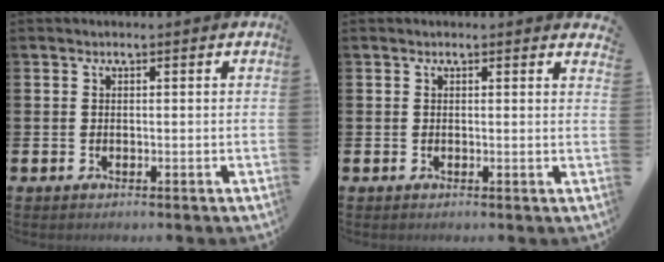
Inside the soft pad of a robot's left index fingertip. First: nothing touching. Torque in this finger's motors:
{"motor_torque": [0.25, -0.15, 0.05, 0.00]}